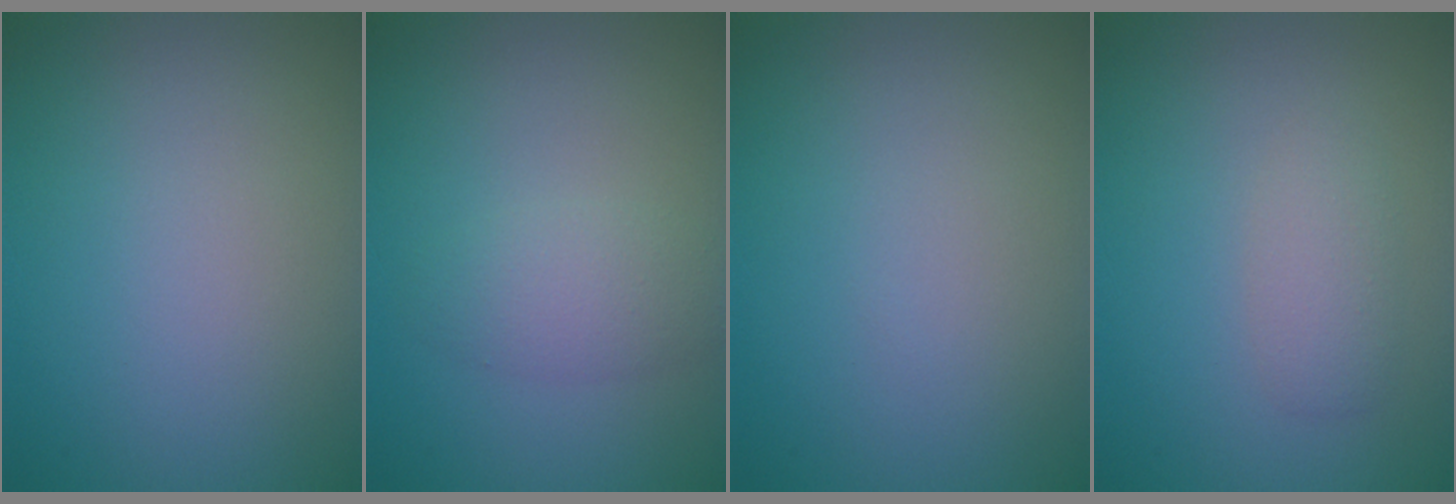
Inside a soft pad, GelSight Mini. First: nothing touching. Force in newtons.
{"total": 2.6, "press": 2.6, "slide": 0.1}
{"total": 0.0}
{"total": 1.8, "press": 1.8, "slide": 0.1}